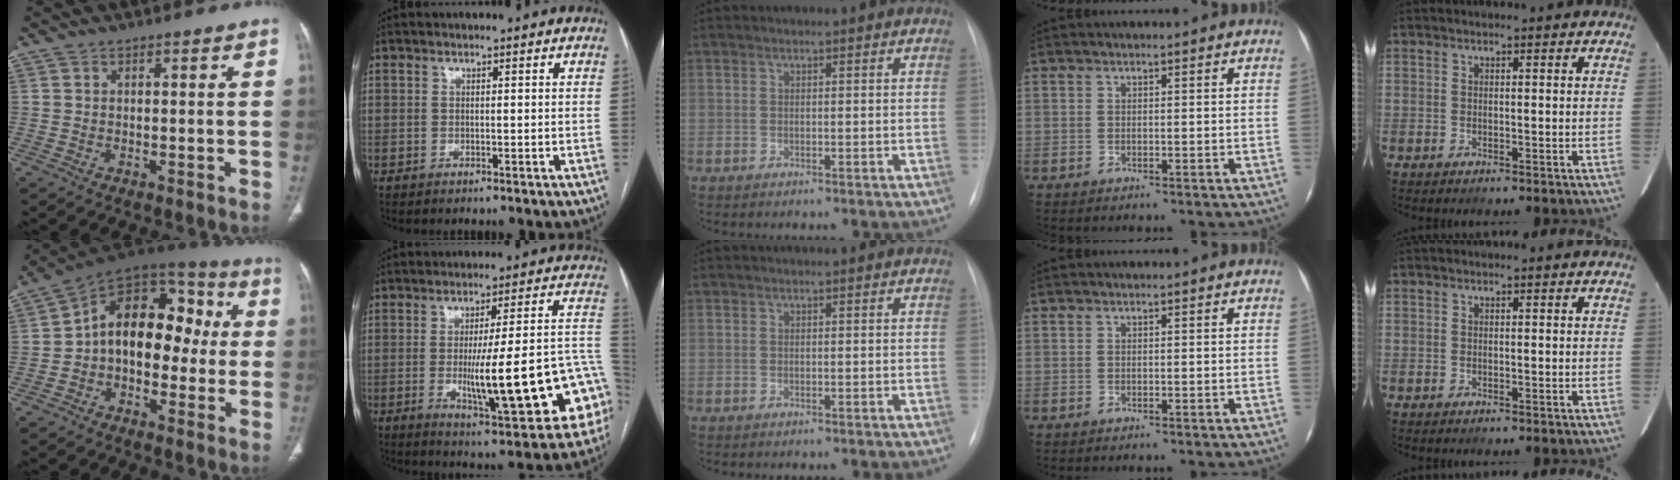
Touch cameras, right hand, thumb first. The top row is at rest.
{"thumb": {"total": 16.9, "force": [-0.2, 11.0, 12.7], "torque": [-0.145, 0.055, -0.018]}, "index": {"total": 20.8, "force": [-4.8, 2.7, 20.1], "torque": [-0.217, 0.015, -0.054]}}